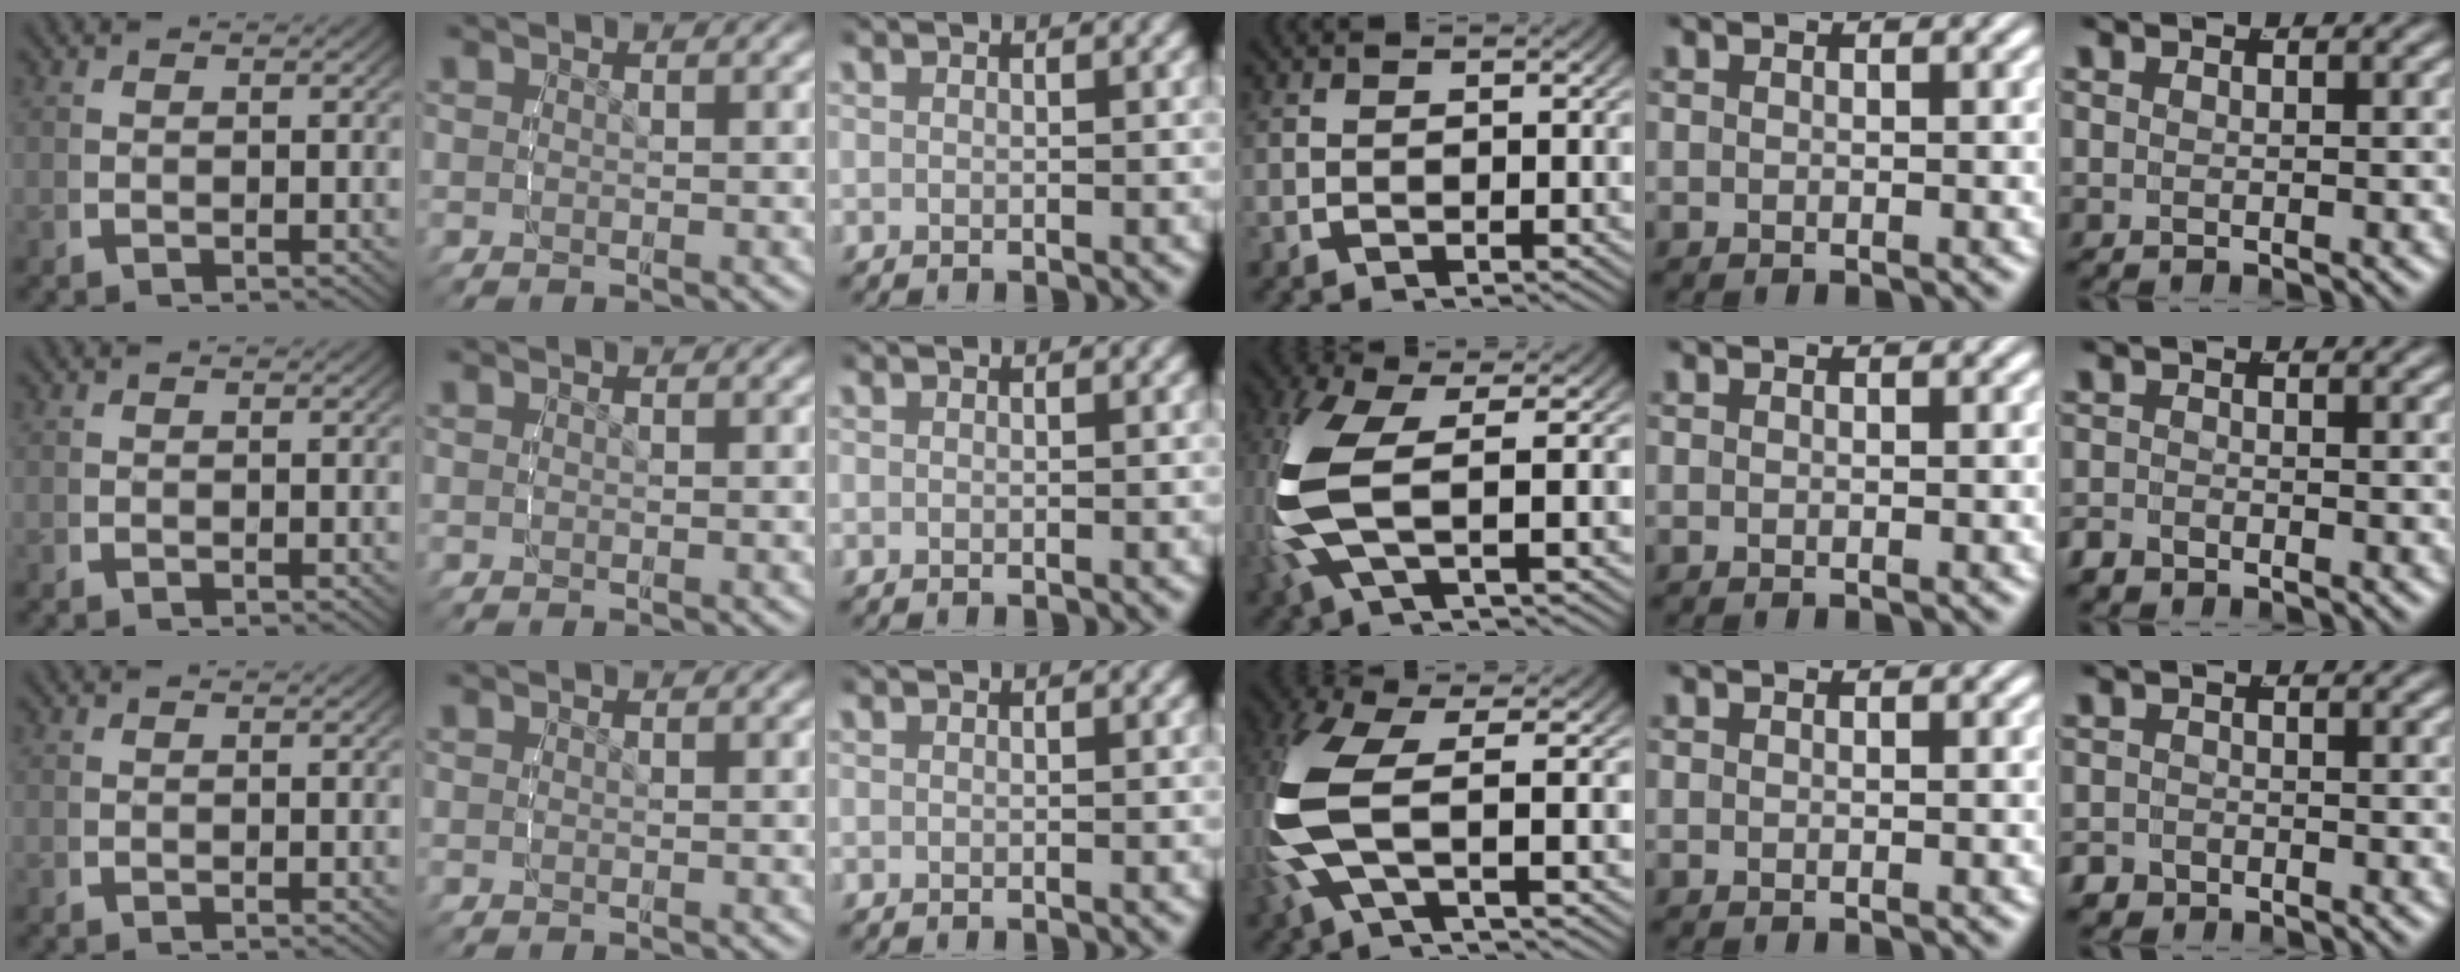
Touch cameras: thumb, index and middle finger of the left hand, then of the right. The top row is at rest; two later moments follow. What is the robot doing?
{"motion": "lift_and_place", "object": "glasses"}